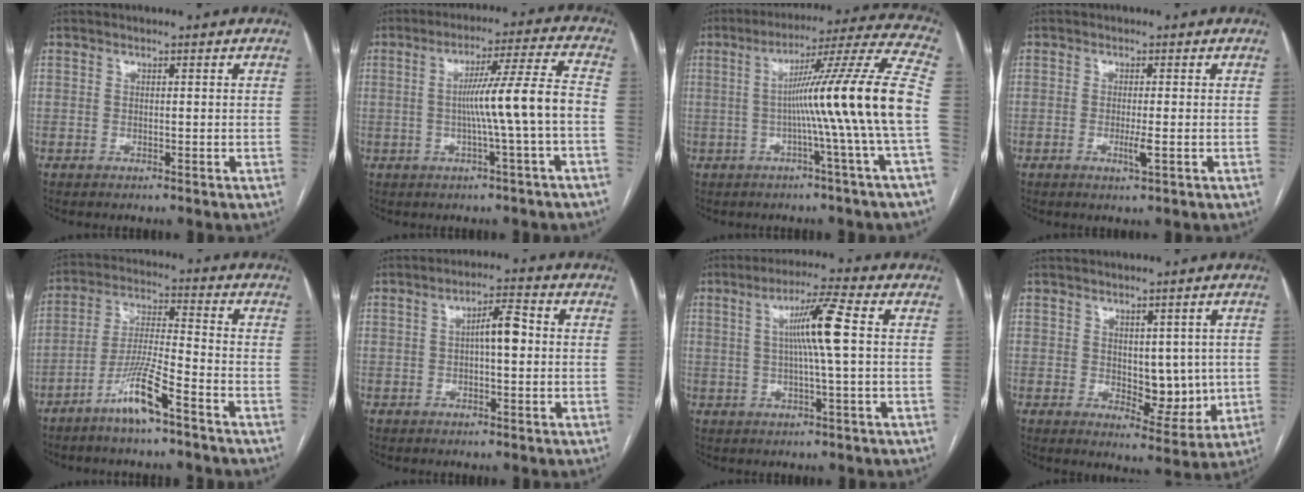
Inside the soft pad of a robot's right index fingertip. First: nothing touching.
{"total": 9.6, "force": [-1.5, -1.4, 9.4], "torque": [-0.153, 0.017, -0.021]}
{"total": 16.3, "force": [-2.0, -3.1, 15.9], "torque": [-0.230, 0.005, -0.039]}
{"total": 2.2, "force": [-0.6, 0.0, 2.2], "torque": [-0.040, -0.006, -0.010]}
{"total": 8.8, "force": [-5.6, 0.3, 6.7], "torque": [-0.138, -0.007, -0.110]}
{"total": 4.6, "force": [0.2, 1.1, 4.5], "torque": [-0.075, 0.014, 0.000]}
{"total": 7.9, "force": [1.1, -0.7, 7.8], "torque": [-0.137, 0.006, 0.019]}
{"total": 7.0, "force": [0.3, 3.8, 5.9], "torque": [-0.067, -0.005, 0.019]}